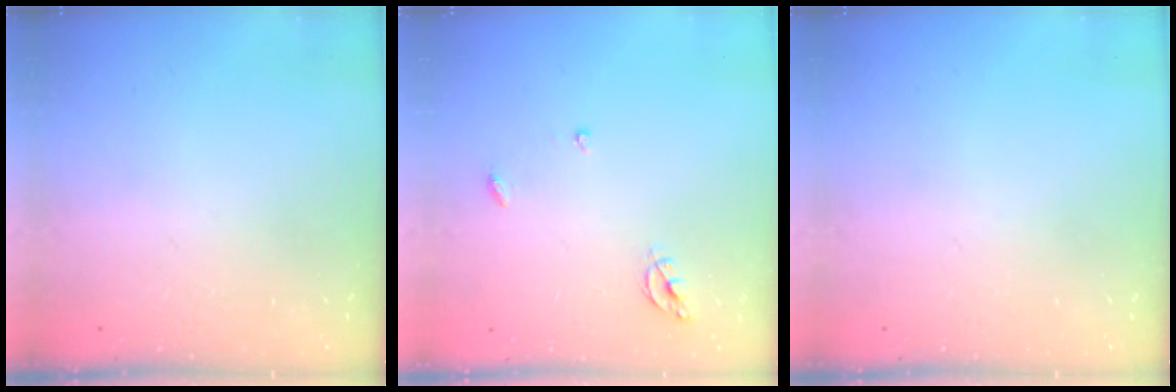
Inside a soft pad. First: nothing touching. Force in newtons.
{"total": 5.5, "press": 5.5, "slide": 0.6}
{"total": 0.0}